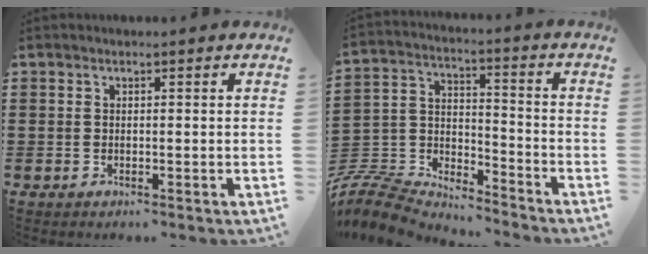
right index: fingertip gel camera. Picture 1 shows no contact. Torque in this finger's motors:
{"motor_torque": [-1.39, 0.75, -1.05, -0.21]}